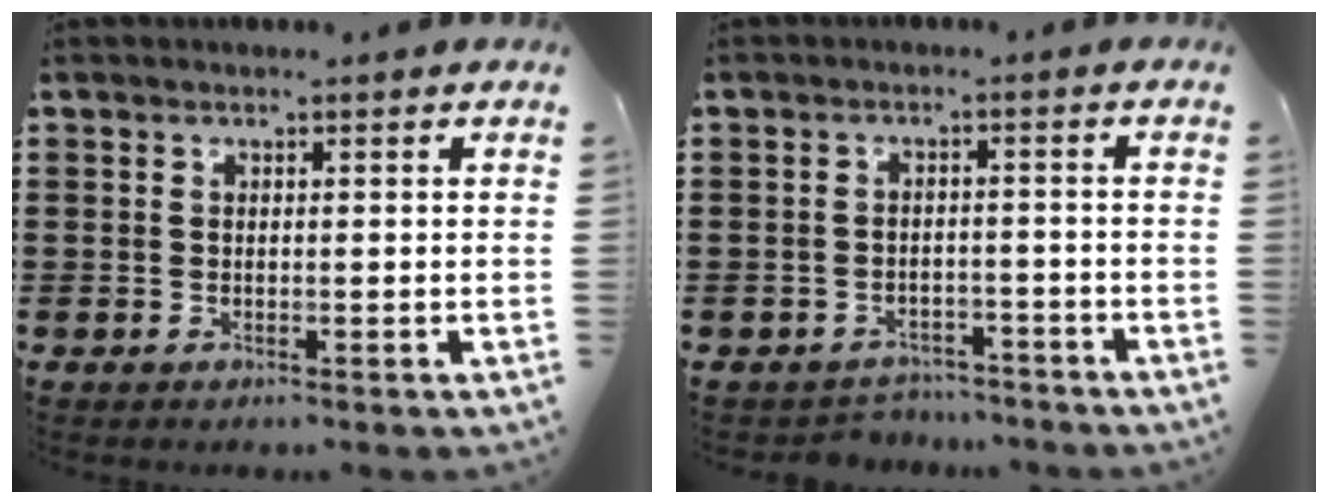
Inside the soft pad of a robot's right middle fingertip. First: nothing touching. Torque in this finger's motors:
{"motor_torque": [-0.25, 0.14, -0.02, -0.02]}